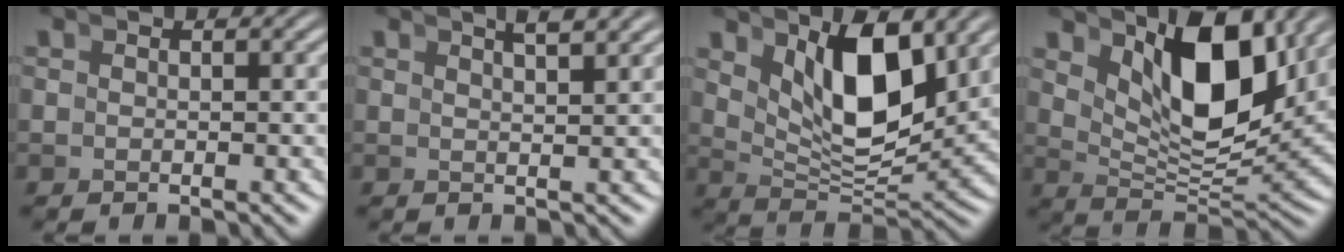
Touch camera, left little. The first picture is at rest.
{"total": 2.8, "force": [2.1, -1.0, 1.6], "torque": [-0.006, 0.009, 0.036]}
{"total": 6.7, "force": [2.6, 2.2, 5.7], "torque": [-0.085, -0.009, 0.048]}
{"total": 8.3, "force": [3.6, 2.8, 6.9], "torque": [-0.106, -0.008, 0.061]}